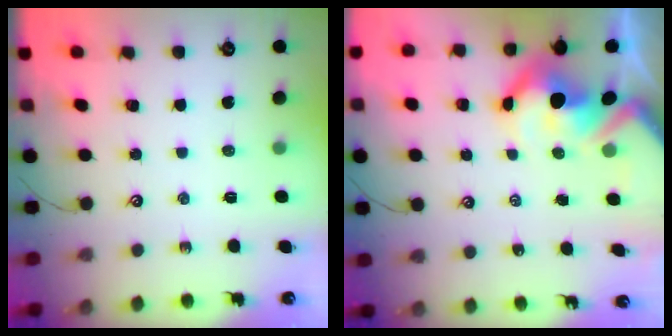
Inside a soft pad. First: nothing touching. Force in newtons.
{"total": 12.4, "press": 12.3, "slide": 1.5}